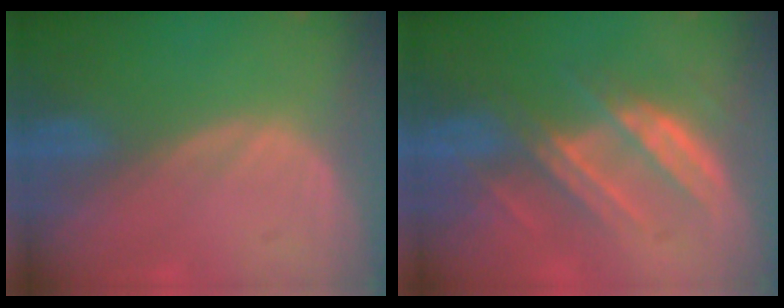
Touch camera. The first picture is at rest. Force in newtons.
{"total": 7.2, "press": 7.0, "slide": 1.6}